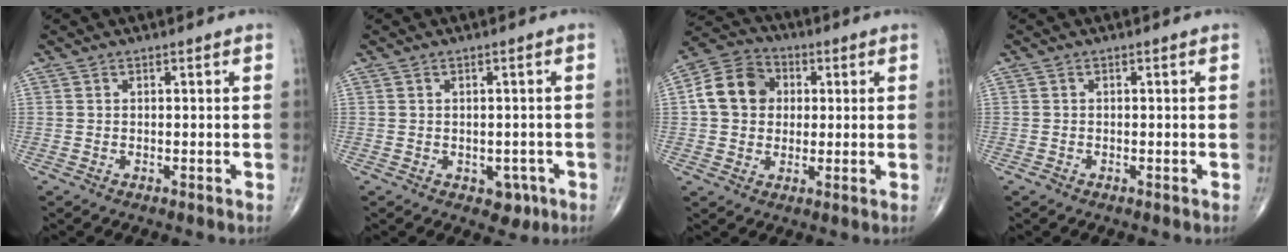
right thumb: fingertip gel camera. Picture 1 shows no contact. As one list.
[{"total": 3.2, "force": [-1.2, 2.4, 1.7], "torque": [0.003, 0.005, -0.010]}, {"total": 10.8, "force": [1.5, 9.0, 5.9], "torque": [-0.089, 0.016, 0.014]}, {"total": 0.5, "force": [-0.4, 0.3, 0.1], "torque": [-0.002, 0.001, -0.011]}]